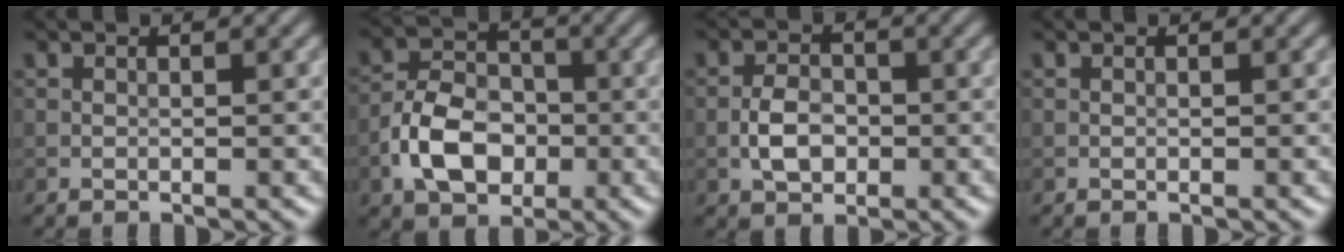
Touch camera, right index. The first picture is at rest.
{"total": 5.9, "force": [-2.1, 4.0, 3.8], "torque": [-0.065, 0.004, -0.043]}
{"total": 3.1, "force": [-0.8, 2.1, 2.1], "torque": [-0.035, 0.004, -0.019]}
{"total": 0.0}